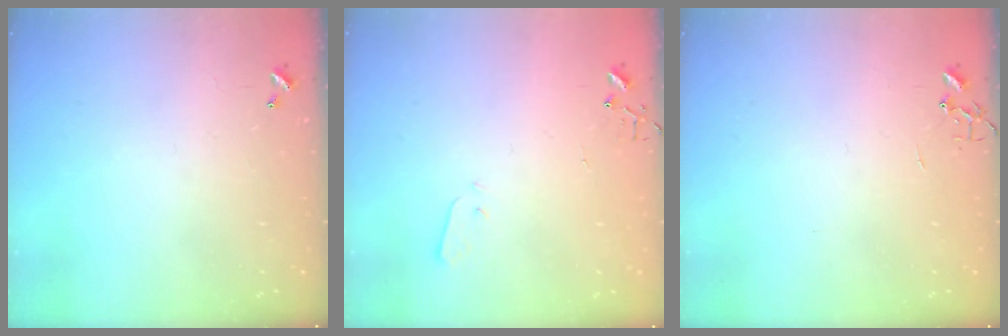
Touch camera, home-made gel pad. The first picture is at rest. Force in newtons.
{"total": 1.9, "press": 1.9, "slide": 0.4}
{"total": 0.0}